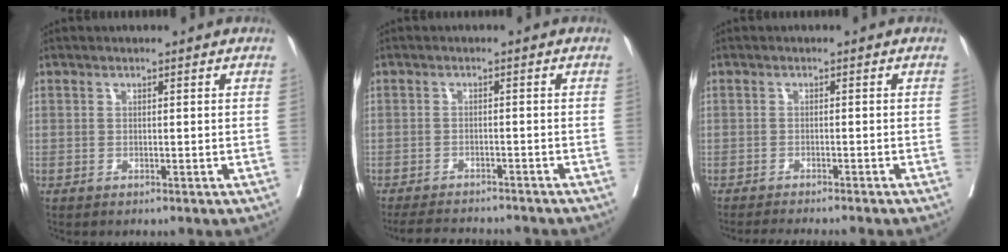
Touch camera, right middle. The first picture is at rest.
{"total": 9.4, "force": [-8.9, 1.1, 2.8], "torque": [-0.040, -0.007, -0.123]}
{"total": 7.3, "force": [-6.6, -0.5, 3.1], "torque": [-0.021, -0.014, -0.093]}